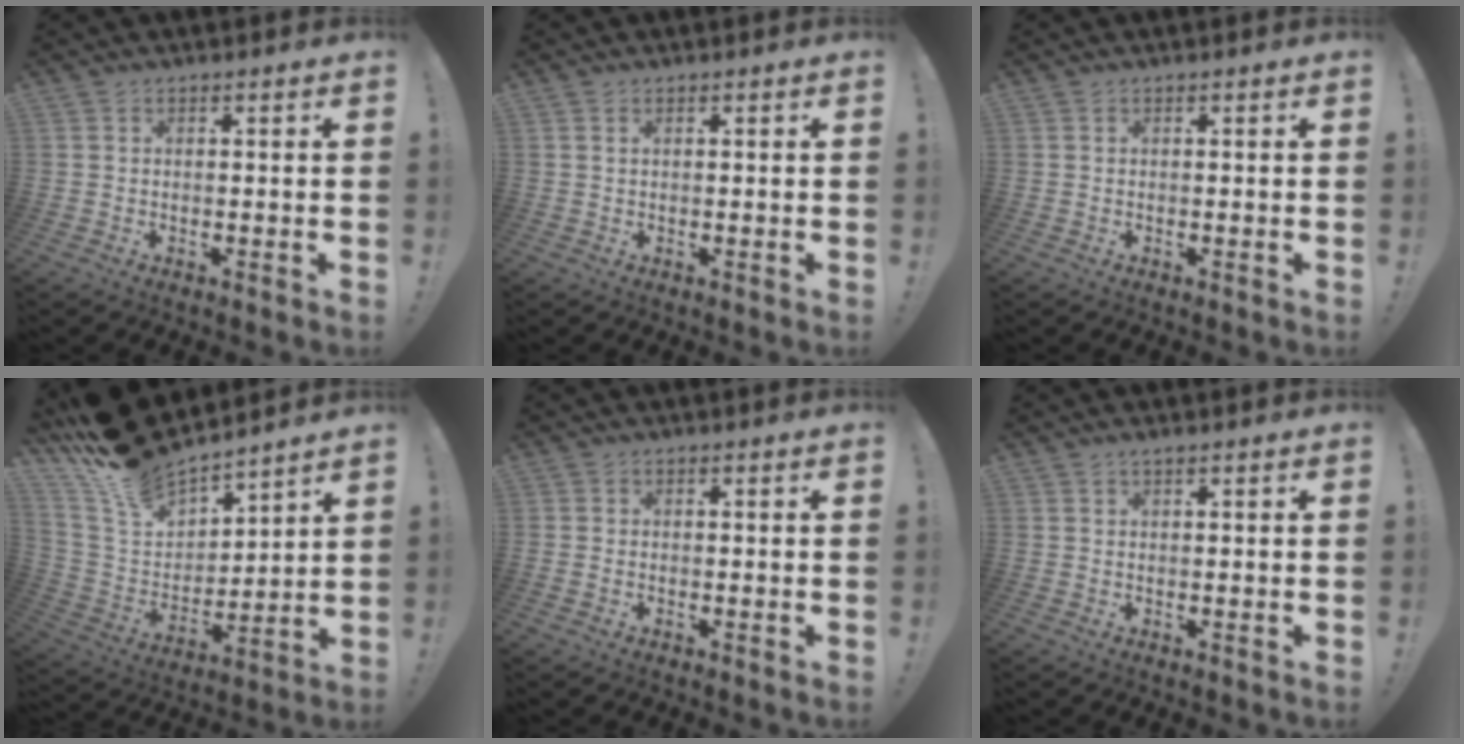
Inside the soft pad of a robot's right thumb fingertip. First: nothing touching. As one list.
[{"total": 0.7, "force": [0.4, 0.3, 0.5], "torque": [-0.018, 0.004, 0.008]}, {"total": 0.0}, {"total": 14.5, "force": [12.2, 5.8, 5.1], "torque": [-0.123, -0.094, 0.225]}, {"total": 0.6, "force": [-0.5, 0.4, 0.2], "torque": [-0.008, 0.003, -0.007]}, {"total": 0.8, "force": [0.5, 0.0, 0.6], "torque": [-0.012, 0.001, 0.008]}]